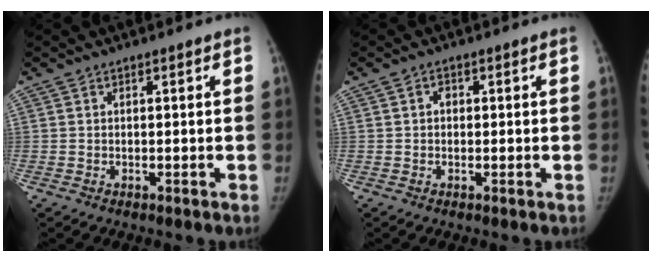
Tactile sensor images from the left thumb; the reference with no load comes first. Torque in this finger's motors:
{"motor_torque": [0.13, 0.02, 0.21, -0.50, 0.02]}